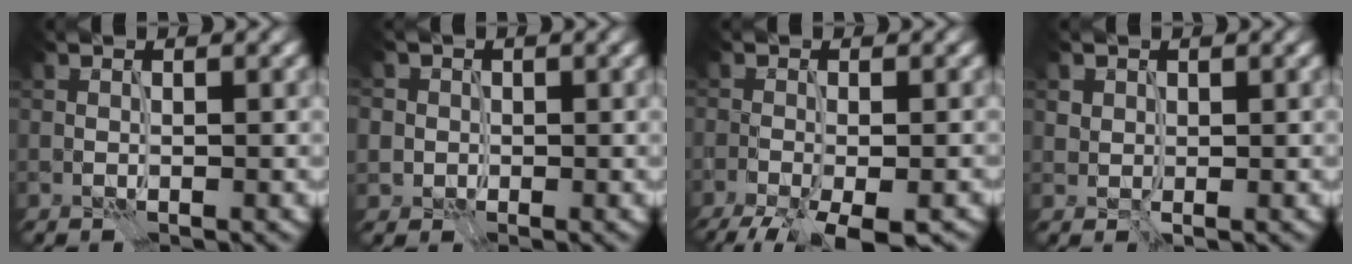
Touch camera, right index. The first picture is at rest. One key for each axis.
{"total": 2.5, "fx": 0.6, "fy": 2.4, "fz": 0.5, "tx": -0.005, "ty": 0.003, "tz": 0.010}
{"total": 7.4, "fx": -5.0, "fy": 2.5, "fz": 4.9, "tx": -0.083, "ty": -0.037, "tz": -0.067}
{"total": 1.2, "fx": 0.7, "fy": 1.0, "fz": 0.3, "tx": -0.007, "ty": -0.003, "tz": 0.015}